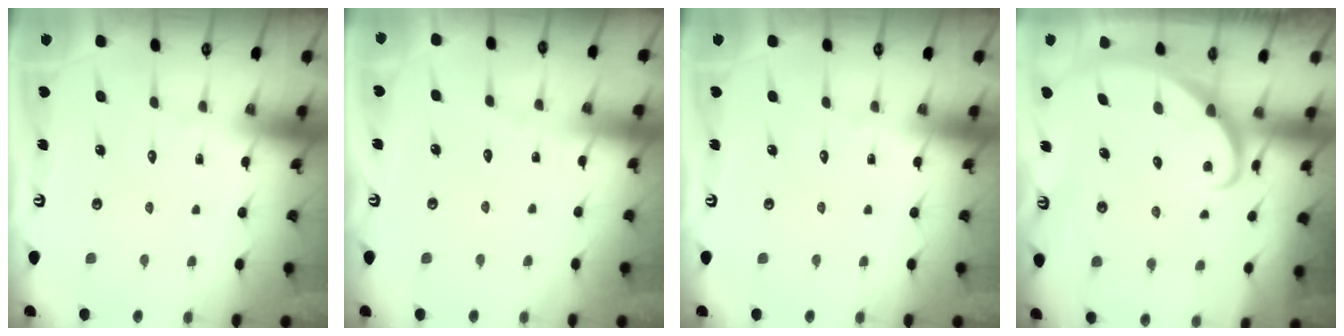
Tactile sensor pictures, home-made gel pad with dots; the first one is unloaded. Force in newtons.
{"total": 3.0, "press": 3.0, "slide": 0.3}
{"total": 0.0}
{"total": 2.5, "press": 2.5, "slide": 0.2}